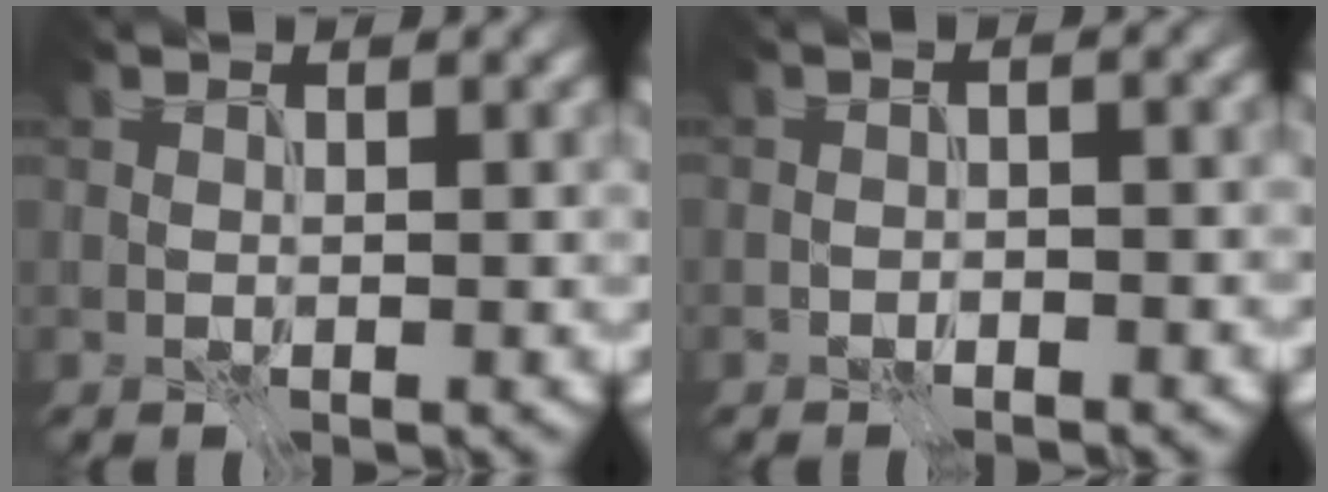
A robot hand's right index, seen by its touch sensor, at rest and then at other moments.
{"total": 2.7, "force": [-0.2, 1.2, 2.4], "torque": [-0.008, 0.019, -0.017]}